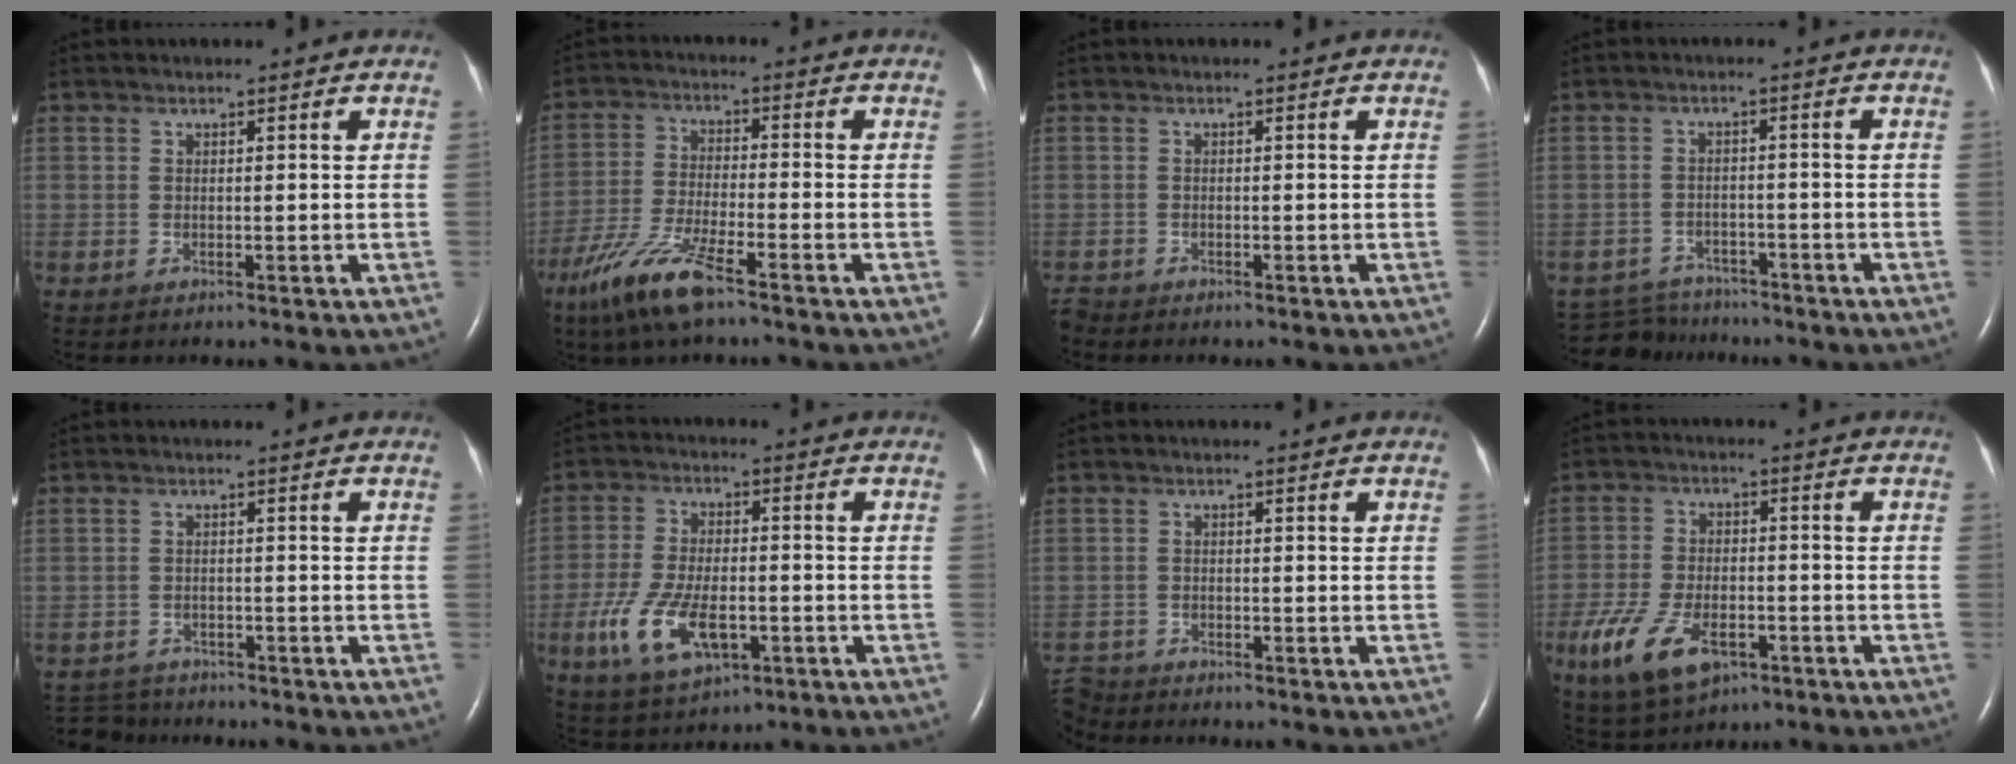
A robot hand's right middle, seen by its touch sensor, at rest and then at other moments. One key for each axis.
{"total": 9.3, "fx": -6.3, "fy": 1.1, "fz": 6.8, "tx": -0.152, "ty": -0.023, "tz": -0.123}
{"total": 1.2, "fx": -1.1, "fy": 0.0, "fz": -0.2, "tx": 0.005, "ty": -0.007, "tz": -0.021}
{"total": 6.4, "fx": -6.0, "fy": 2.1, "fz": -0.3, "tx": 0.003, "ty": 0.002, "tz": -0.097}
{"total": 4.3, "fx": -4.1, "fy": 1.3, "fz": -0.6, "tx": 0.005, "ty": -0.008, "tz": -0.070}
{"total": 10.9, "fx": -3.9, "fy": 5.0, "fz": 8.9, "tx": -0.193, "ty": -0.005, "tz": -0.061}
{"total": 3.5, "fx": -3.4, "fy": 0.7, "fz": -0.5, "tx": 0.010, "ty": -0.012, "tz": -0.065}
{"total": 10.9, "fx": -5.2, "fy": 5.5, "fz": 7.9, "tx": -0.168, "ty": -0.009, "tz": -0.085}